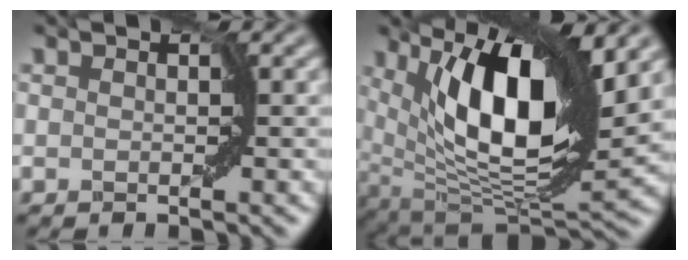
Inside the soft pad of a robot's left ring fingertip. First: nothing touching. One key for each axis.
{"total": 12.6, "fx": 4.6, "fy": 4.6, "fz": 10.8, "tx": -0.172, "ty": -0.009, "tz": 0.078}